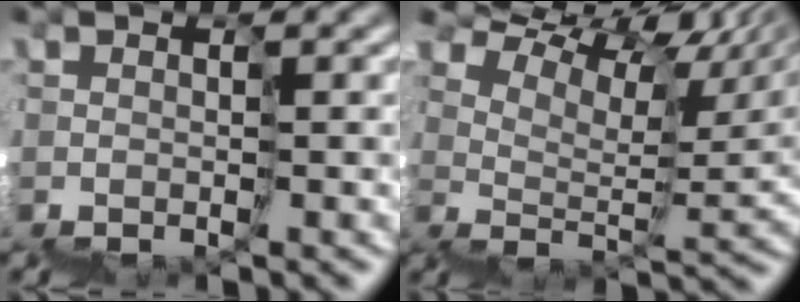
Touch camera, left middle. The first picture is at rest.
{"total": 12.1, "force": [11.5, 2.5, 3.0], "torque": [-0.055, 0.068, 0.179]}